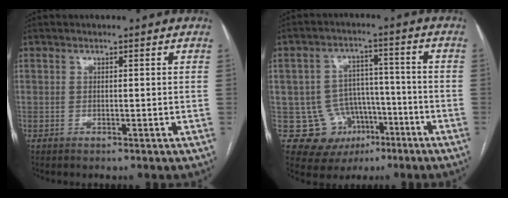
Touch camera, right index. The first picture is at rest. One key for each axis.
{"total": 10.6, "fx": -3.8, "fy": 9.6, "fz": 2.2, "tx": -0.034, "ty": 0.042, "tz": -0.047}